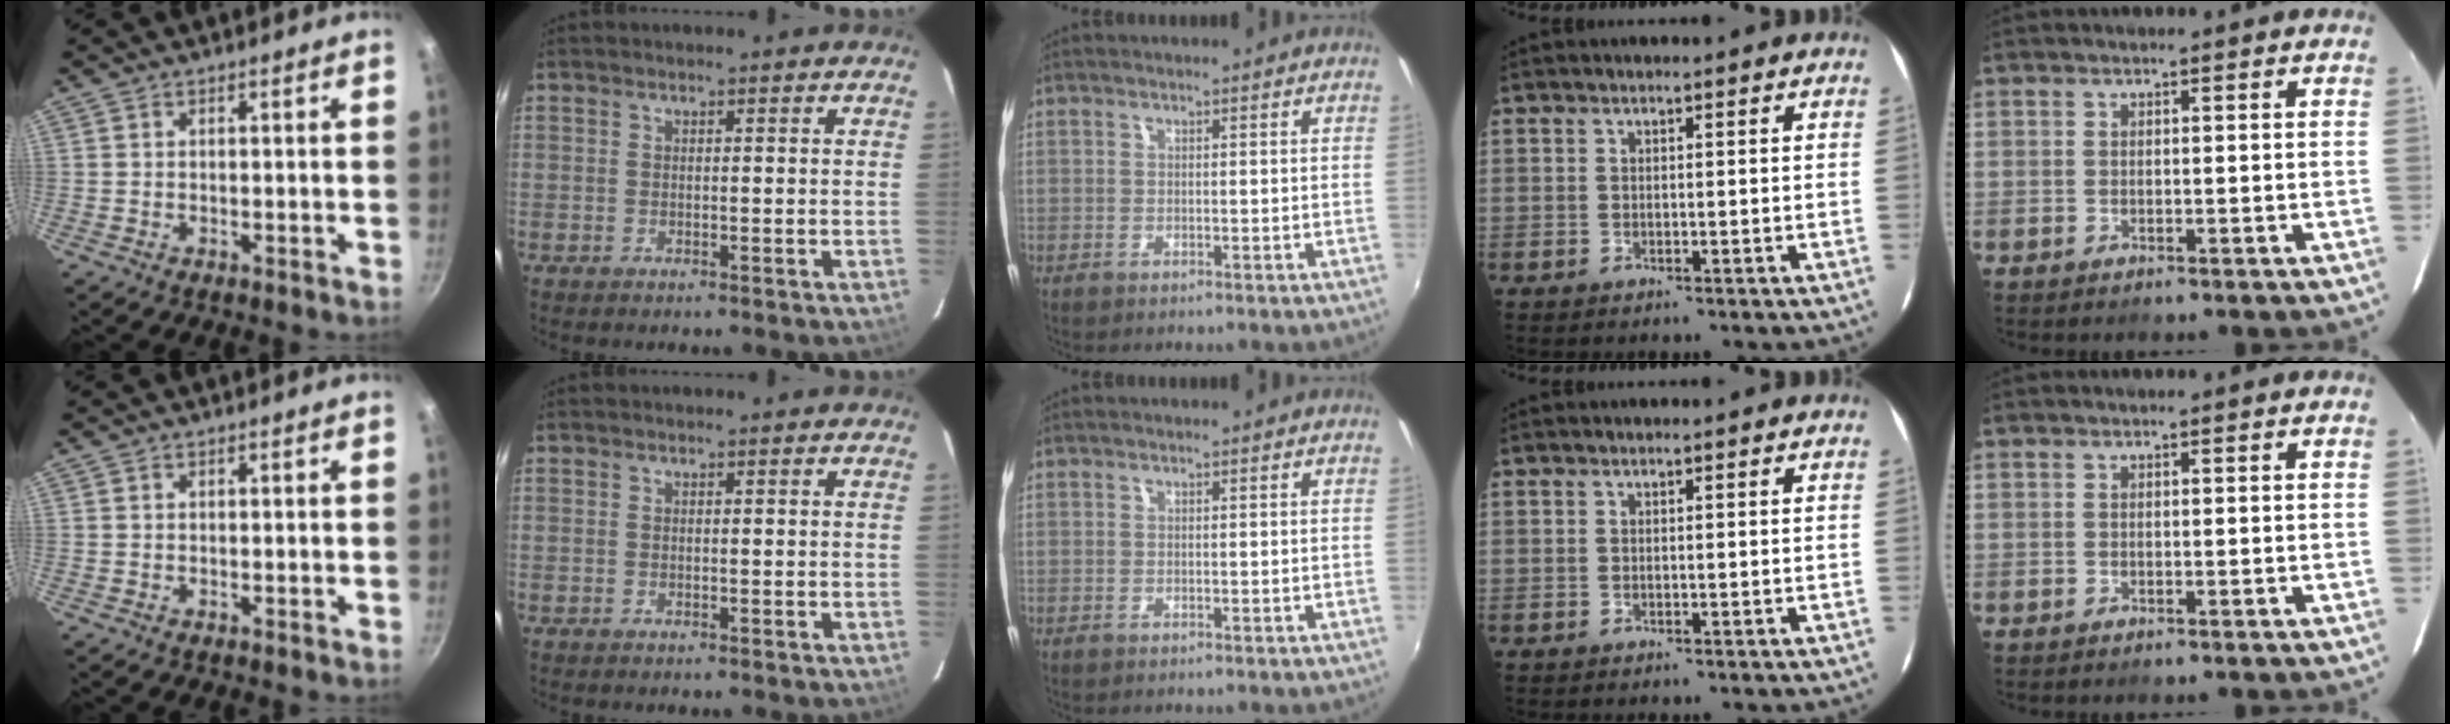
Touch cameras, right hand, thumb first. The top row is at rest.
{}